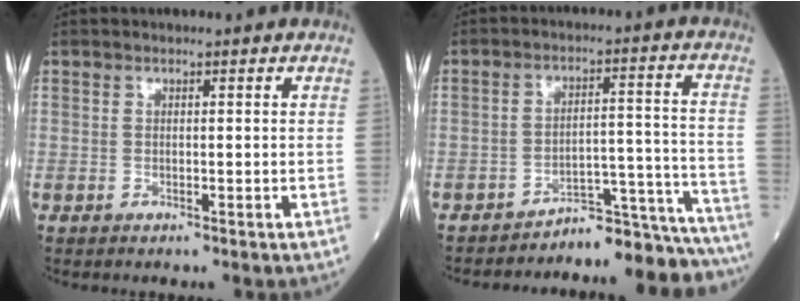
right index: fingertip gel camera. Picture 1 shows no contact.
{"total": 13.1, "force": [-13.0, 0.0, 0.9], "torque": [0.024, 0.053, -0.174]}